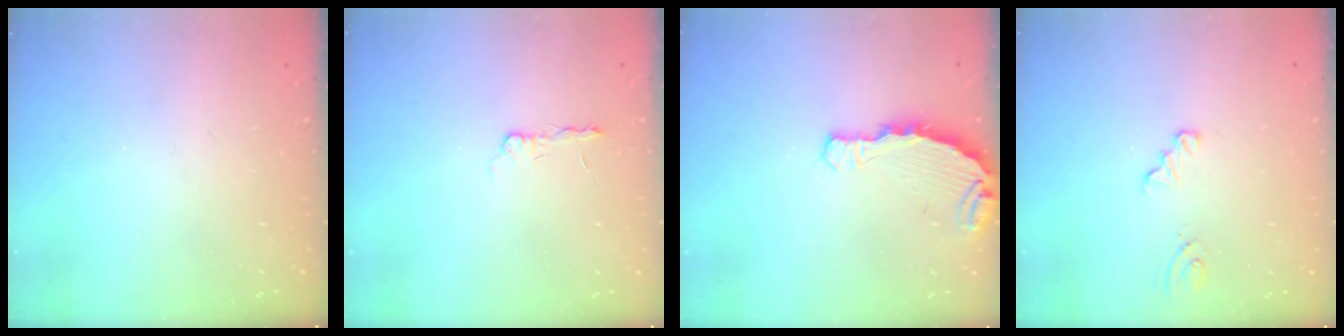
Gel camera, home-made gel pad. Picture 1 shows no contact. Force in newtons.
{"total": 2.7, "press": 2.7, "slide": 0.4}
{"total": 4.9, "press": 4.8, "slide": 0.5}
{"total": 2.1, "press": 2.1, "slide": 0.2}